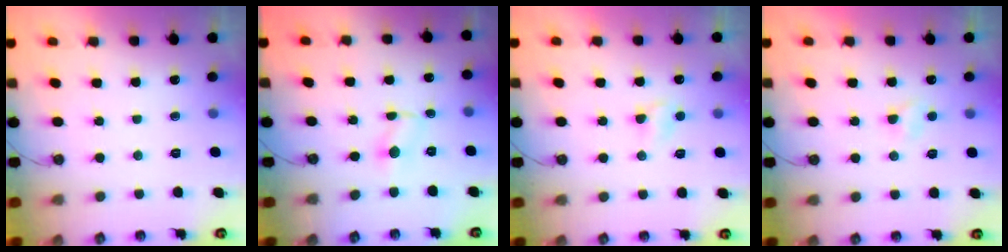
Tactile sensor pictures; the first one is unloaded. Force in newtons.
{"total": 1.7, "press": 1.7, "slide": 0.2}
{"total": 4.8, "press": 4.8, "slide": 0.3}
{"total": 2.9, "press": 2.8, "slide": 0.5}